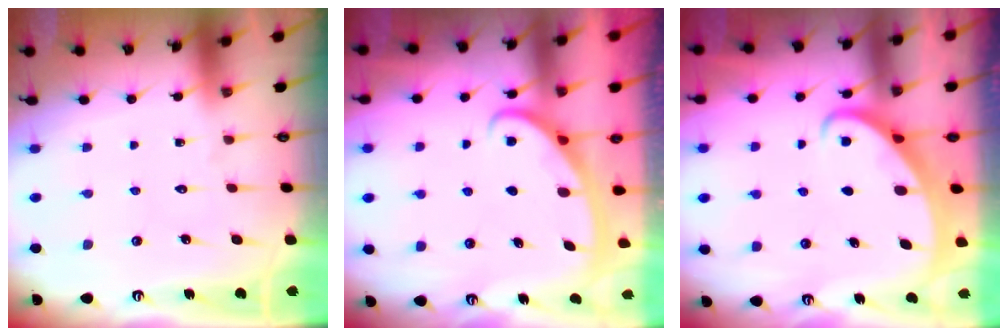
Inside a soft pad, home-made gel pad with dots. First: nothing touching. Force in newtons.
{"total": 2.8, "press": 2.8, "slide": 0.4}
{"total": 2.5, "press": 2.5, "slide": 0.3}